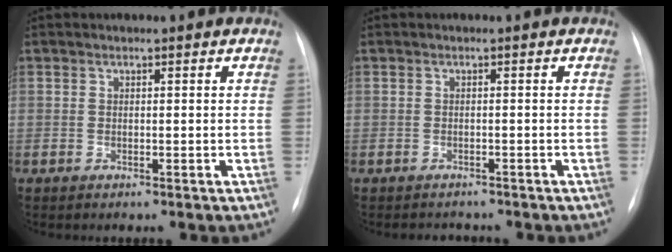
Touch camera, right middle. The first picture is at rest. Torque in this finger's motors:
{"motor_torque": [0.23, -0.41, -0.01, 0.01]}